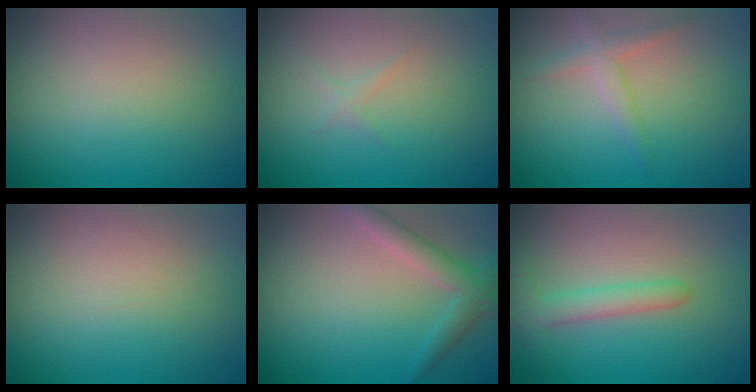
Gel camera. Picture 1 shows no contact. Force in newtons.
{"total": 0.6, "press": 0.6, "slide": 0.1}
{"total": 1.8, "press": 1.8, "slide": 0.1}
{"total": 0.0}
{"total": 2.6, "press": 2.6, "slide": 0.1}
{"total": 2.5, "press": 2.5, "slide": 0.2}